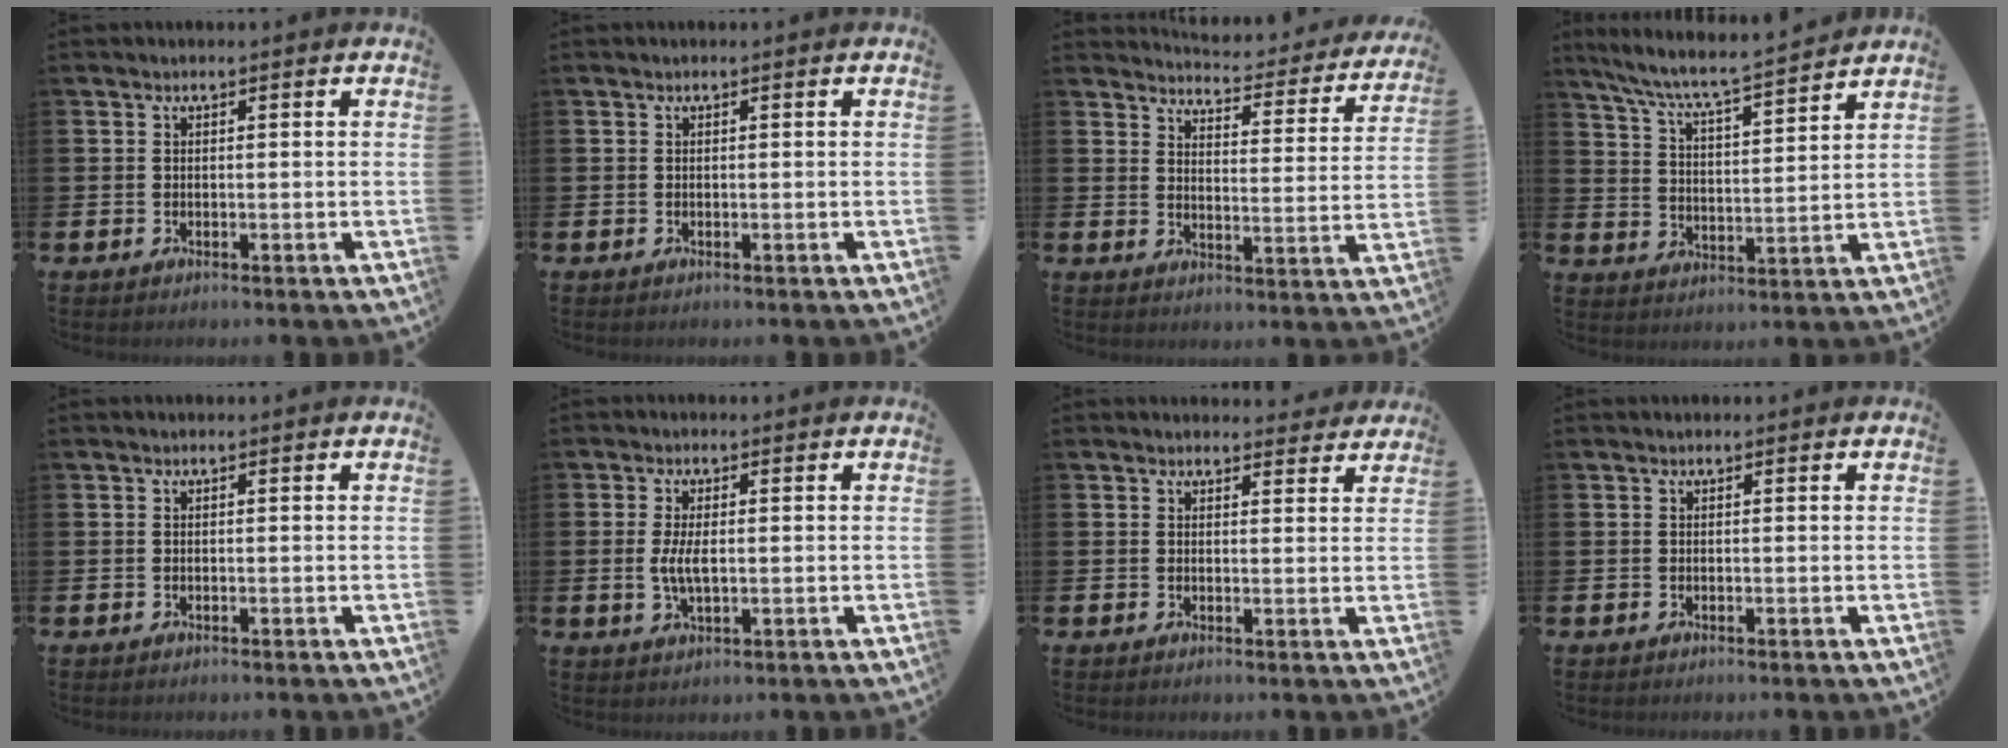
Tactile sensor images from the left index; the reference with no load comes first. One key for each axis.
{"total": 0.0}
{"total": 4.6, "fx": 4.5, "fy": 0.5, "fz": 0.8, "tx": -0.034, "ty": -0.040, "tz": 0.073}
{"total": 7.1, "fx": 6.7, "fy": 0.1, "fz": 2.4, "tx": -0.076, "ty": -0.051, "tz": 0.113}
{"total": 0.0}
{"total": 3.8, "fx": 0.2, "fy": 1.6, "fz": 3.5, "tx": -0.073, "ty": 0.002, "tz": -0.001}
{"total": 2.3, "fx": 2.3, "fy": 0.6, "fz": -0.1, "tx": 0.013, "ty": -0.016, "tz": 0.038}
{"total": 0.0}